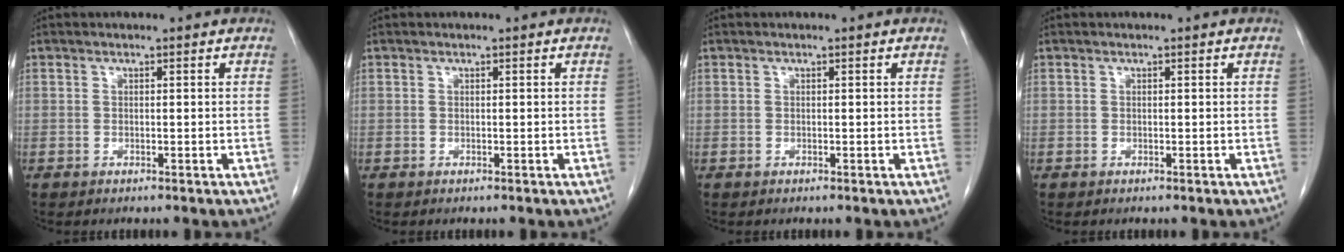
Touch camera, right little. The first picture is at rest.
{"total": 0.0}
{"total": 0.0}
{"total": 0.0}